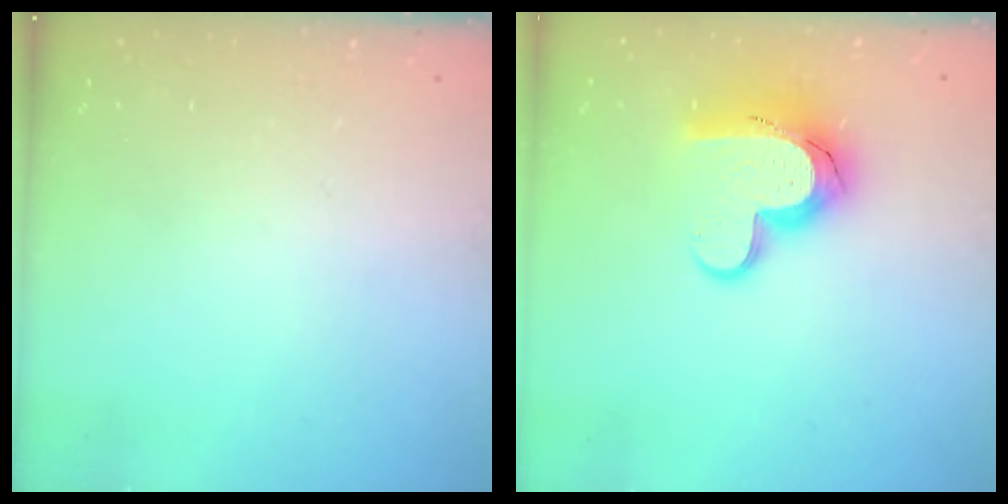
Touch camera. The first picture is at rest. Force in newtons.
{"total": 14.9, "press": 14.9, "slide": 1.3}